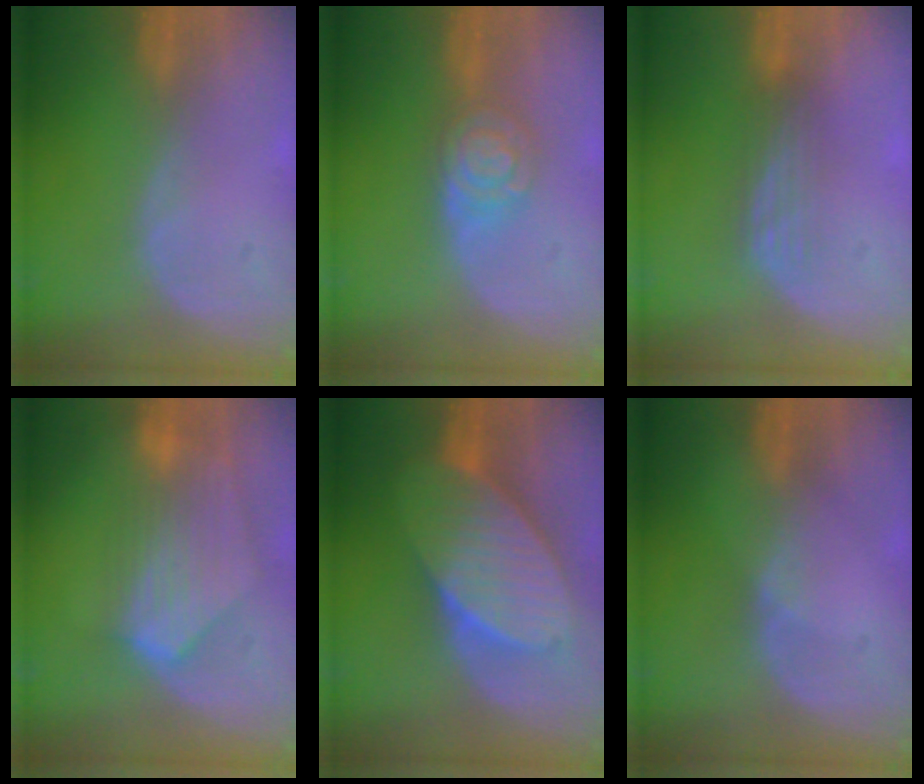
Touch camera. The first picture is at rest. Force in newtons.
{"total": 5.8, "press": 5.8, "slide": 0.3}
{"total": 2.9, "press": 2.5, "slide": 1.5}
{"total": 8.6, "press": 7.7, "slide": 3.8}
{"total": 10.1, "press": 10.1, "slide": 0.6}
{"total": 1.4, "press": 0.9, "slide": 1.1}